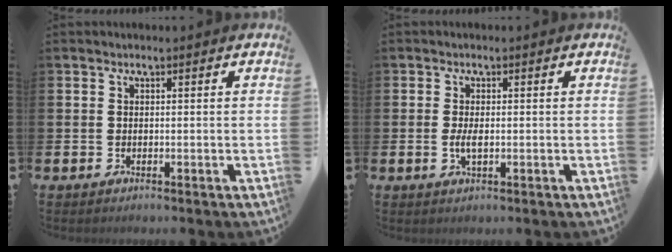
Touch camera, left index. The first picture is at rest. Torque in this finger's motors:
{"motor_torque": [0.53, -0.01, 0.08, 0.08]}